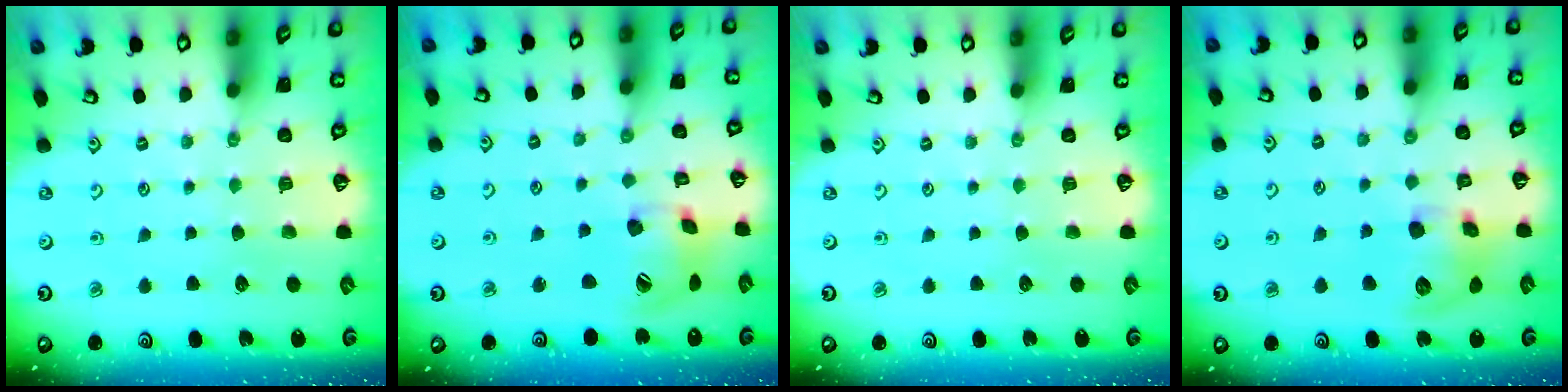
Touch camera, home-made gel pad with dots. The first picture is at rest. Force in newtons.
{"total": 14.4, "press": 14.3, "slide": 2.2}
{"total": 0.0}
{"total": 11.6, "press": 11.5, "slide": 1.8}